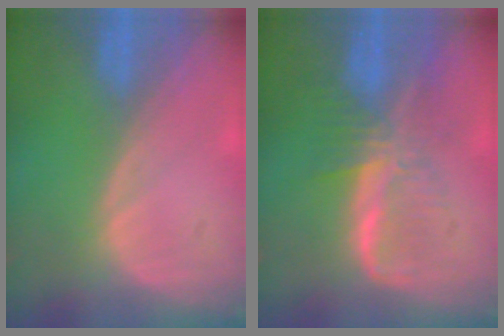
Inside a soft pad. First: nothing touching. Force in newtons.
{"total": 7.9, "press": 6.9, "slide": 3.9}